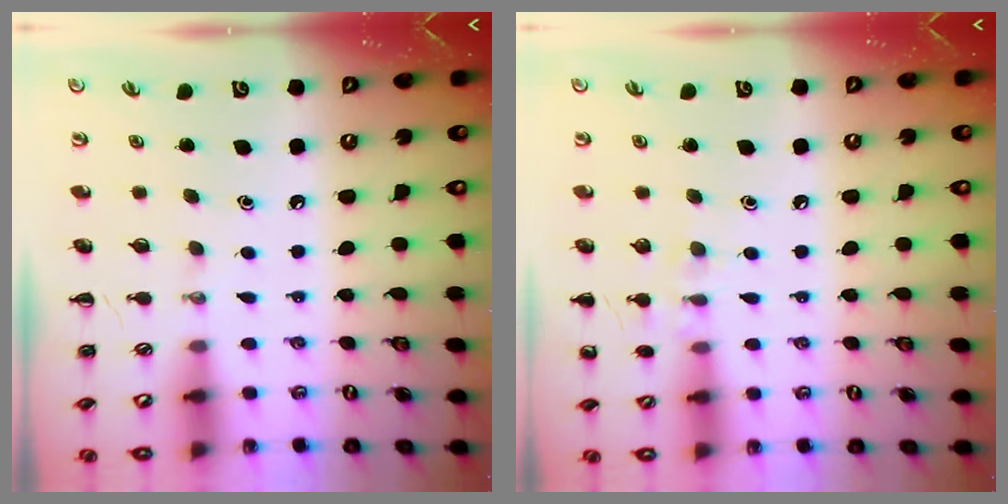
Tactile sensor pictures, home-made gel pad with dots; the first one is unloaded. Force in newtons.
{"total": 6.9, "press": 6.5, "slide": 2.0}